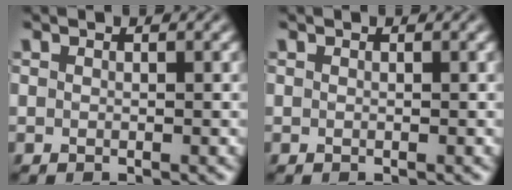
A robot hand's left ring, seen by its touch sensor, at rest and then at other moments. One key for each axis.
{"total": 0.0}